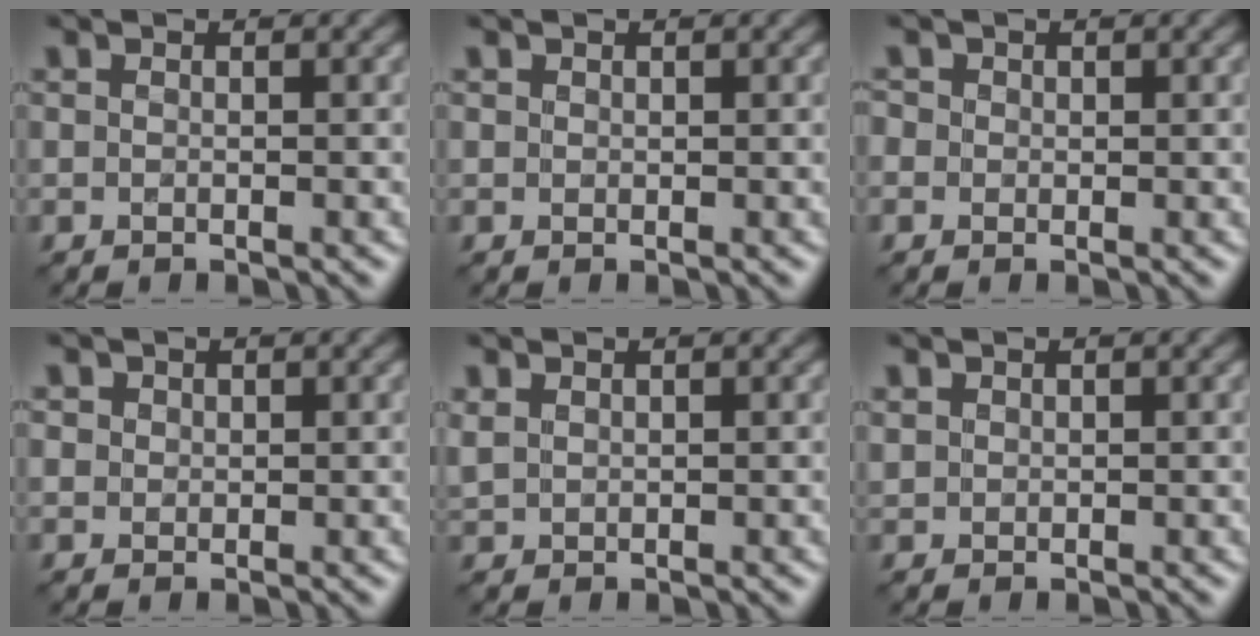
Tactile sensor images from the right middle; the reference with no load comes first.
{"total": 1.0, "force": [0.4, -0.5, -0.8], "torque": [0.010, 0.006, 0.012]}
{"total": 0.8, "force": [0.1, 0.7, -0.3], "torque": [0.012, 0.009, -0.002]}
{"total": 0.9, "force": [0.4, 0.6, -0.5], "torque": [0.014, 0.002, 0.010]}
{"total": 0.8, "force": [0.4, 0.7, 0.1], "torque": [-0.010, 0.003, 0.021]}
{"total": 0.6, "force": [0.3, 0.3, -0.4], "torque": [0.004, 0.003, 0.012]}